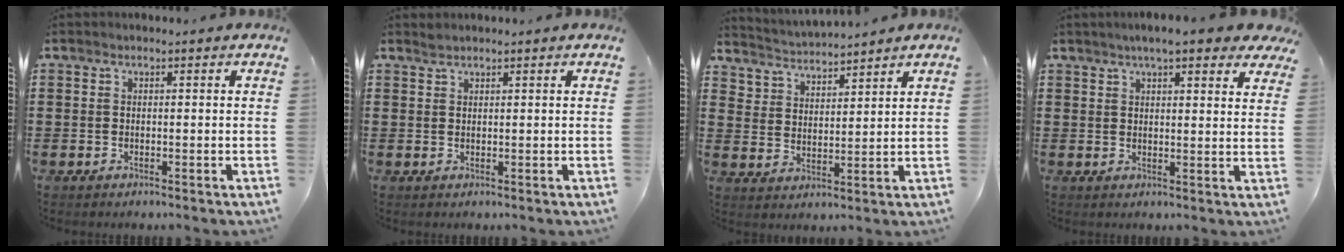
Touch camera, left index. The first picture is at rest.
{"total": 0.8, "force": [0.8, 0.1, 0.2], "torque": [-0.006, -0.001, 0.016]}
{"total": 3.8, "force": [3.7, 0.2, -0.6], "torque": [-0.008, -0.025, 0.065]}
{"total": 5.6, "force": [4.5, 0.7, 3.2], "torque": [-0.068, -0.005, 0.078]}